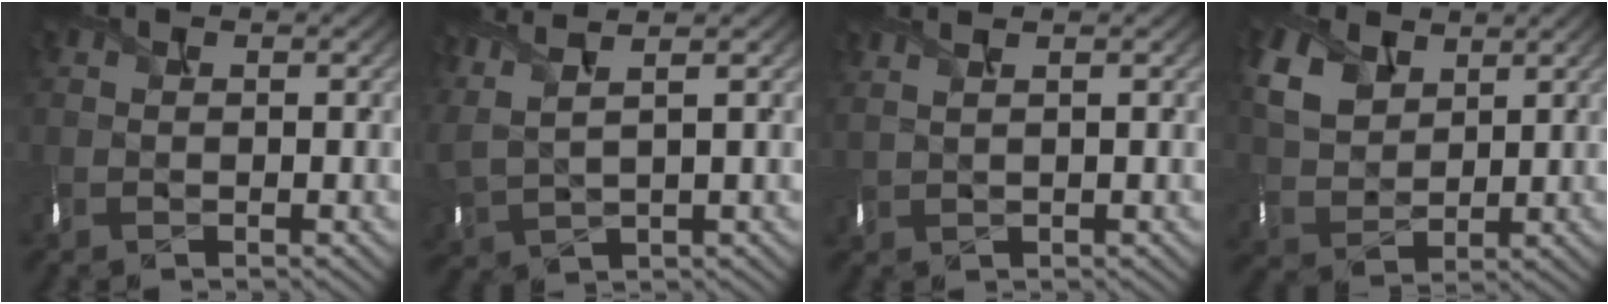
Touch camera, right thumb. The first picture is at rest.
{"total": 6.3, "force": [3.9, 2.0, 4.6], "torque": [-0.137, 0.004, 0.086]}
{"total": 2.4, "force": [1.6, 0.8, 1.6], "torque": [-0.024, 0.007, 0.018]}
{"total": 7.1, "force": [3.8, 4.9, 3.4], "torque": [-0.123, -0.003, 0.087]}